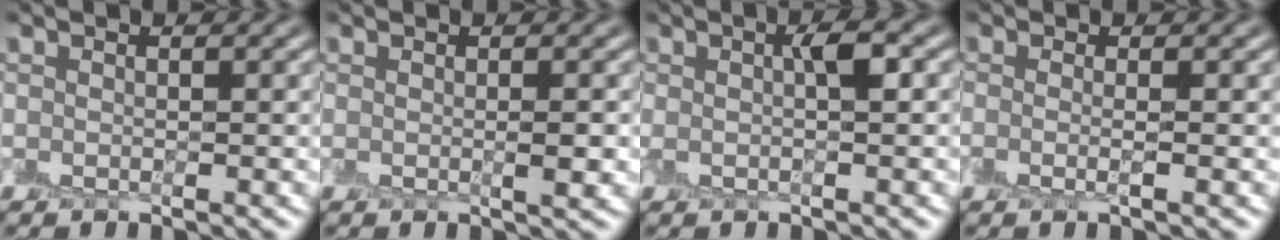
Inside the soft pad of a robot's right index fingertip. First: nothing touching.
{"total": 1.3, "force": [-0.1, 0.1, 1.3], "torque": [-0.022, -0.004, 0.000]}
{"total": 2.5, "force": [0.4, 0.3, 2.4], "torque": [-0.043, 0.004, 0.001]}
{"total": 1.5, "force": [-0.4, 0.1, 1.4], "torque": [-0.029, -0.008, -0.013]}